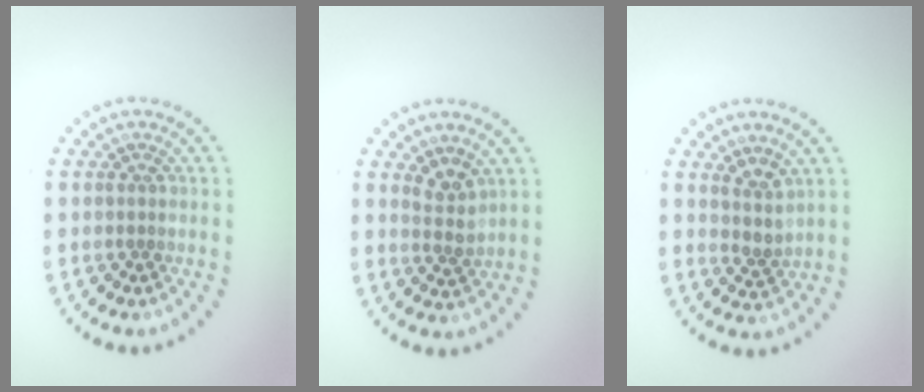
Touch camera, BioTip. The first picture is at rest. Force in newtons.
{"total": 1.8, "press": 1.3, "slide": 1.3}
{"total": 1.9, "press": 1.3, "slide": 1.4}